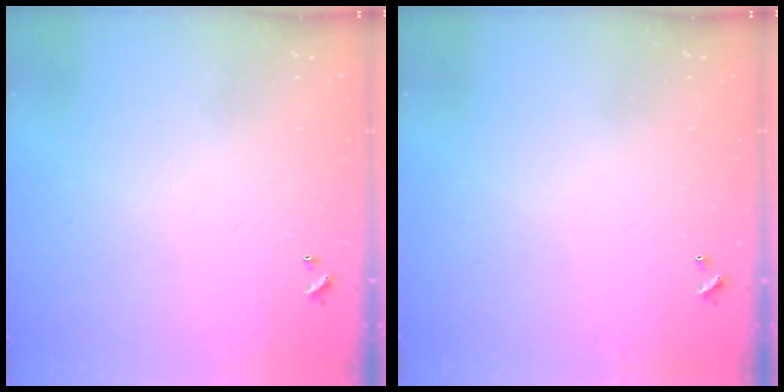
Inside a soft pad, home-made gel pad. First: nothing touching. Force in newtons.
{"total": 0.0}